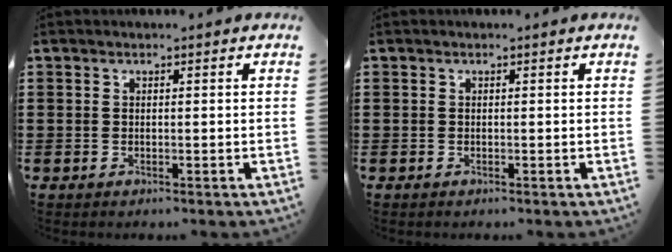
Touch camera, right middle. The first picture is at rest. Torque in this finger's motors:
{"motor_torque": [0.36, 0.34, 0.00, 0.00]}